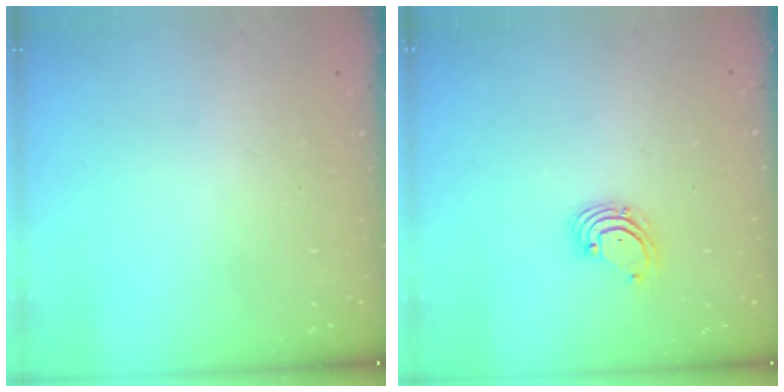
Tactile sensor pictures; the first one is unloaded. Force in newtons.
{"total": 1.8, "press": 1.8, "slide": 0.2}